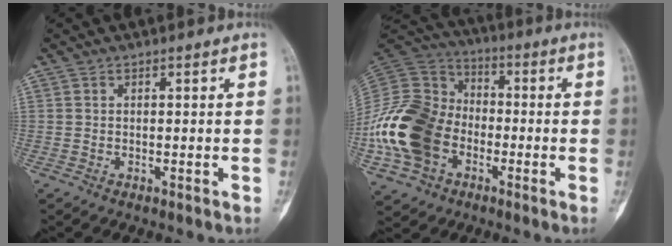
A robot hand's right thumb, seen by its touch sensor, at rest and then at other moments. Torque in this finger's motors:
{"motor_torque": [1.08, 1.03, 1.43, -1.34, 0.42]}